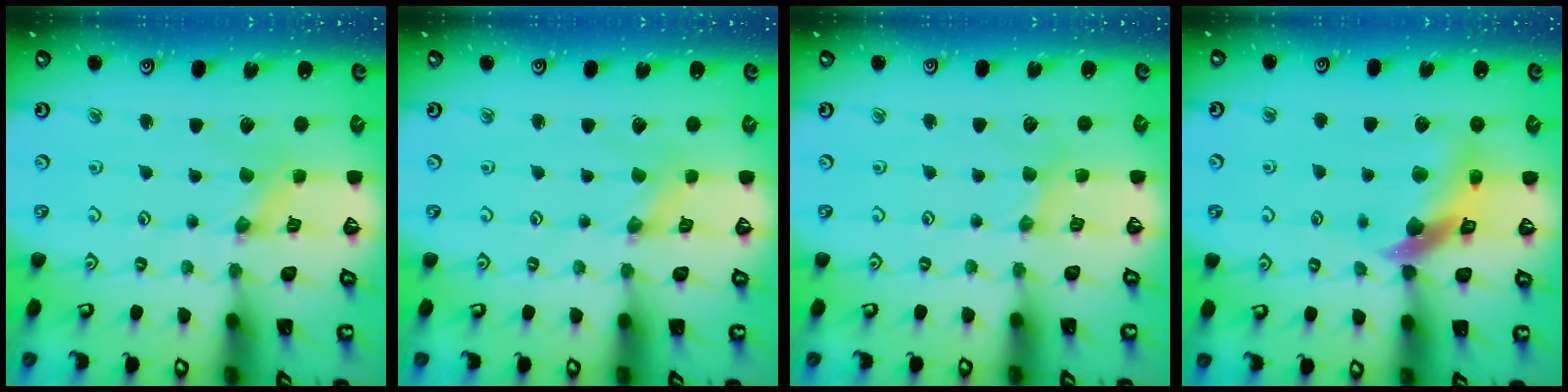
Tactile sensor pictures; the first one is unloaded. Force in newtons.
{"total": 0.0}
{"total": 2.3, "press": 2.3, "slide": 0.3}
{"total": 10.8, "press": 10.6, "slide": 1.7}